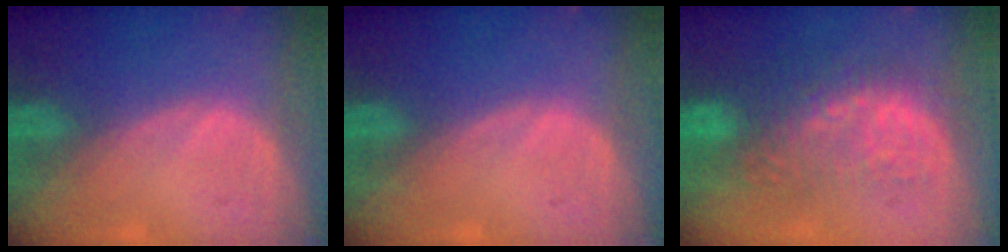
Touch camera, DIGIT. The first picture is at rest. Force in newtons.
{"total": 0.0}
{"total": 8.8, "press": 8.6, "slide": 1.4}